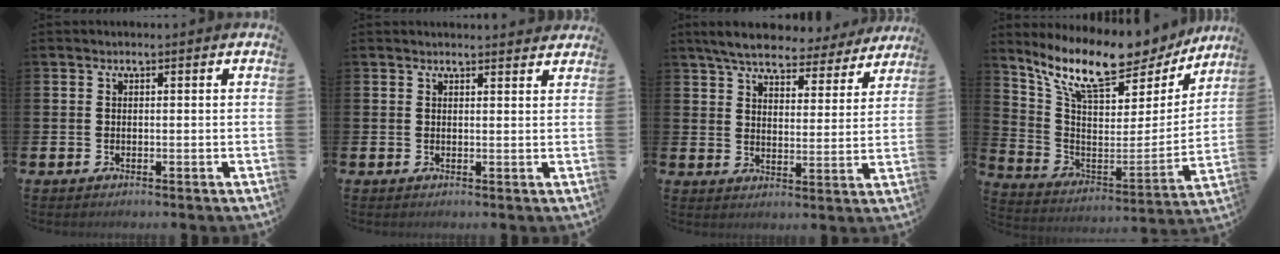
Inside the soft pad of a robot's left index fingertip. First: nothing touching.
{"total": 1.5, "force": [1.5, 0.1, 0.0], "torque": [0.008, -0.010, 0.026]}
{"total": 6.5, "force": [6.0, 1.3, 1.9], "torque": [-0.060, -0.034, 0.104]}
{"total": 11.9, "force": [9.9, 3.5, 5.7], "torque": [-0.154, -0.064, 0.171]}